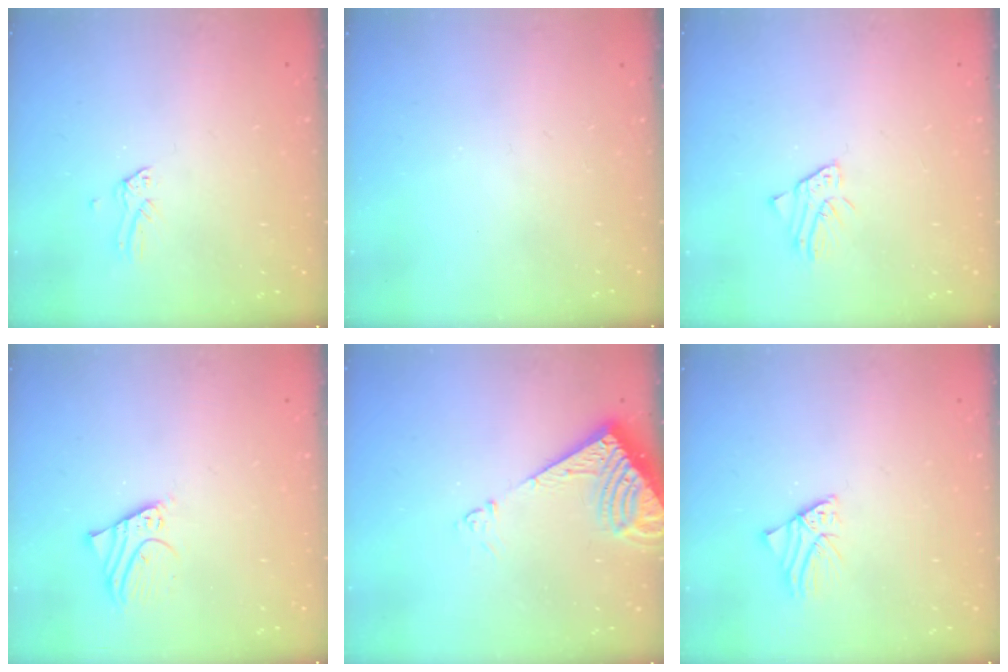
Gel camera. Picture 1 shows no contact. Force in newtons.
{"total": 0.0}
{"total": 1.5, "press": 1.5, "slide": 0.1}
{"total": 2.9, "press": 2.9, "slide": 0.0}
{"total": 7.8, "press": 7.8, "slide": 0.6}
{"total": 1.7, "press": 1.7, "slide": 0.1}